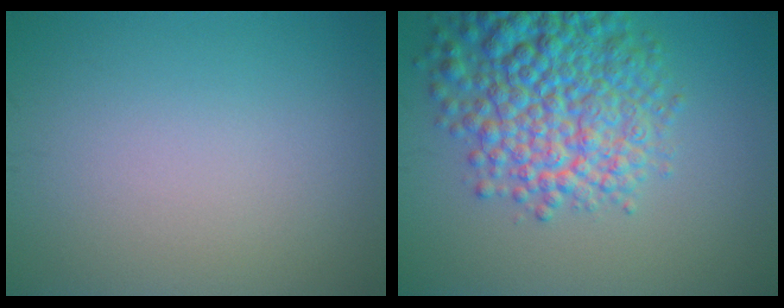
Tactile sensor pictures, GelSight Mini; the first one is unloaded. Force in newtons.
{"total": 9.2, "press": 9.2, "slide": 0.5}